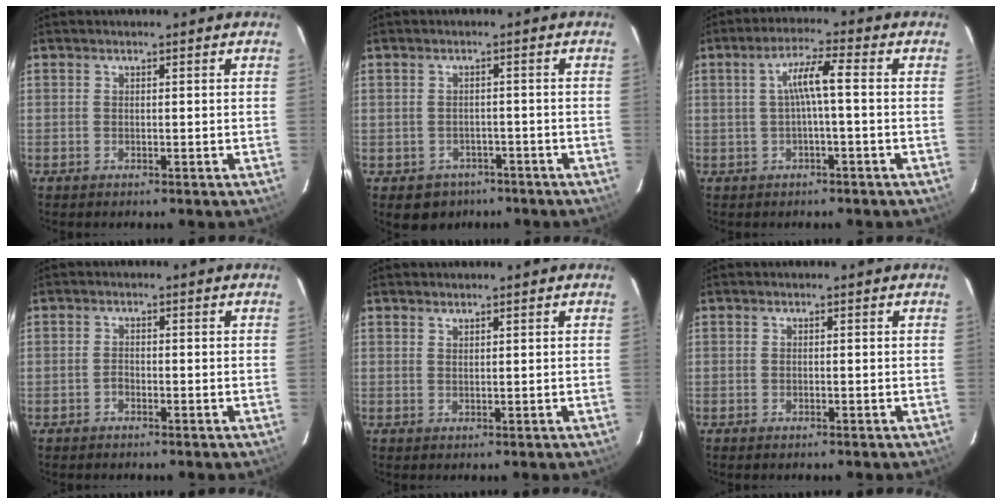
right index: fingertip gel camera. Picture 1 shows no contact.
{"total": 5.3, "force": [-3.1, 4.2, 0.8], "torque": [-0.020, 0.019, -0.035]}
{"total": 5.0, "force": [-0.3, 0.1, 5.0], "torque": [-0.098, 0.009, -0.001]}
{"total": 1.1, "force": [-0.9, 0.6, 0.3], "torque": [-0.005, 0.003, -0.018]}
{"total": 0.8, "force": [0.7, 0.2, 0.1], "torque": [-0.003, 0.001, 0.014]}
{"total": 0.5, "force": [-0.4, 0.2, 0.2], "torque": [-0.005, -0.001, -0.009]}